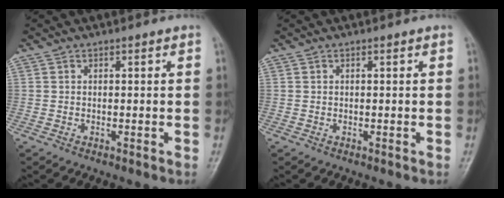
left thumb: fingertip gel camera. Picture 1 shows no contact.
{"total": 0.0}